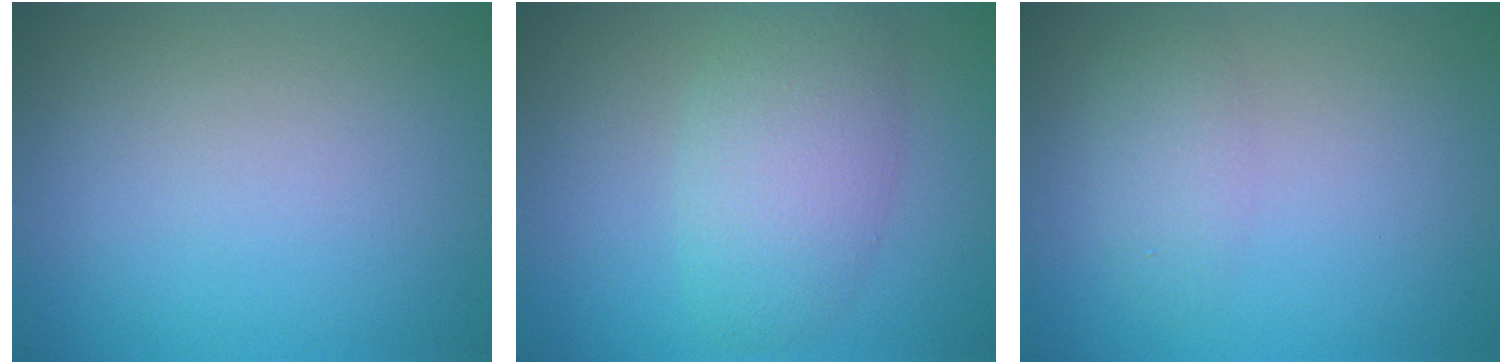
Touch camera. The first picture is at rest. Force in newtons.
{"total": 5.0, "press": 5.0, "slide": 0.2}
{"total": 1.9, "press": 1.9, "slide": 0.1}